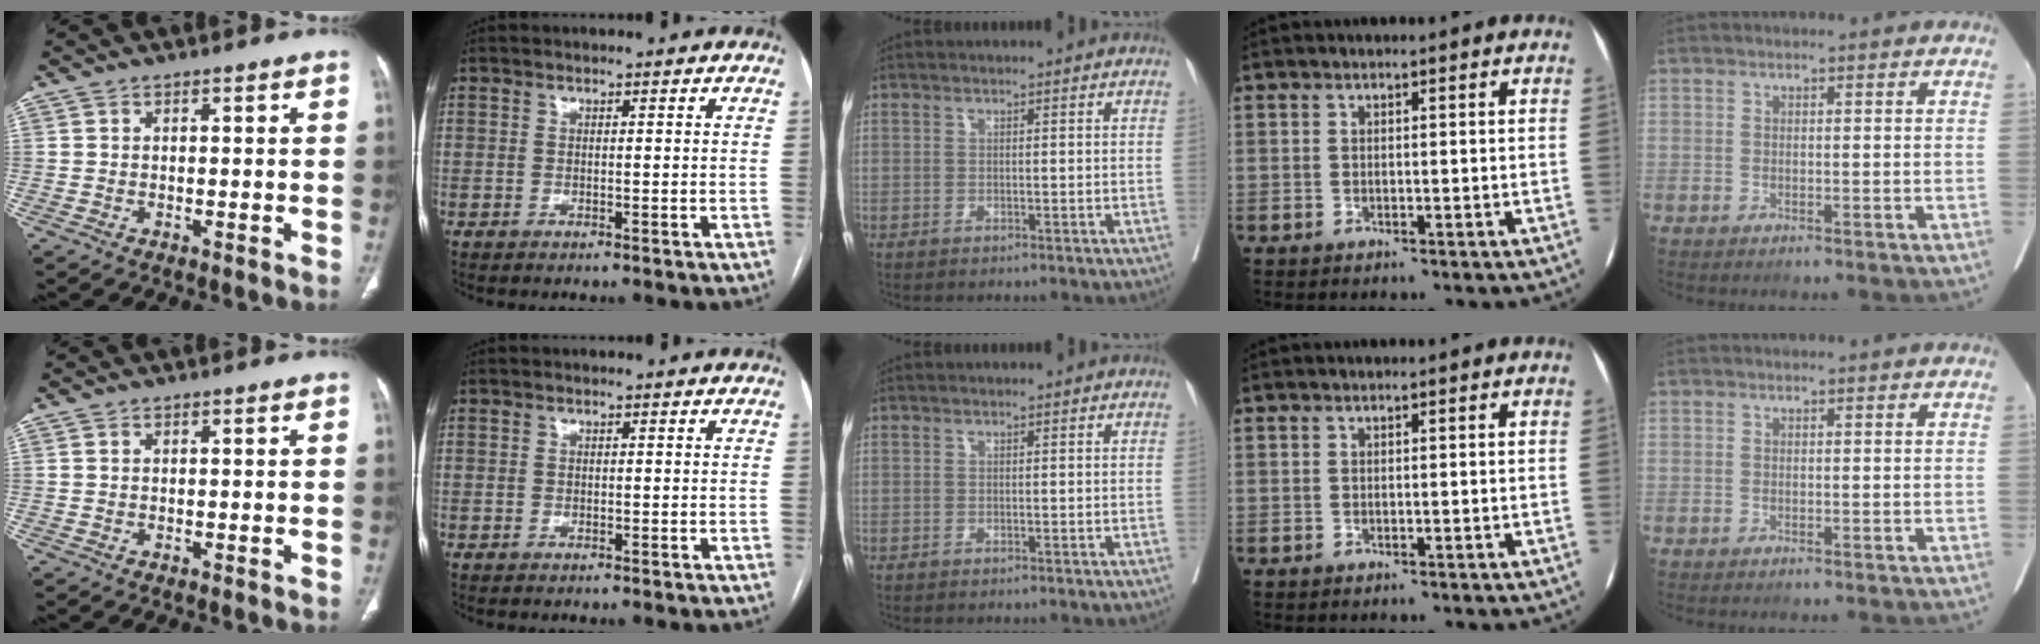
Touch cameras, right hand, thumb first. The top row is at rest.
{}